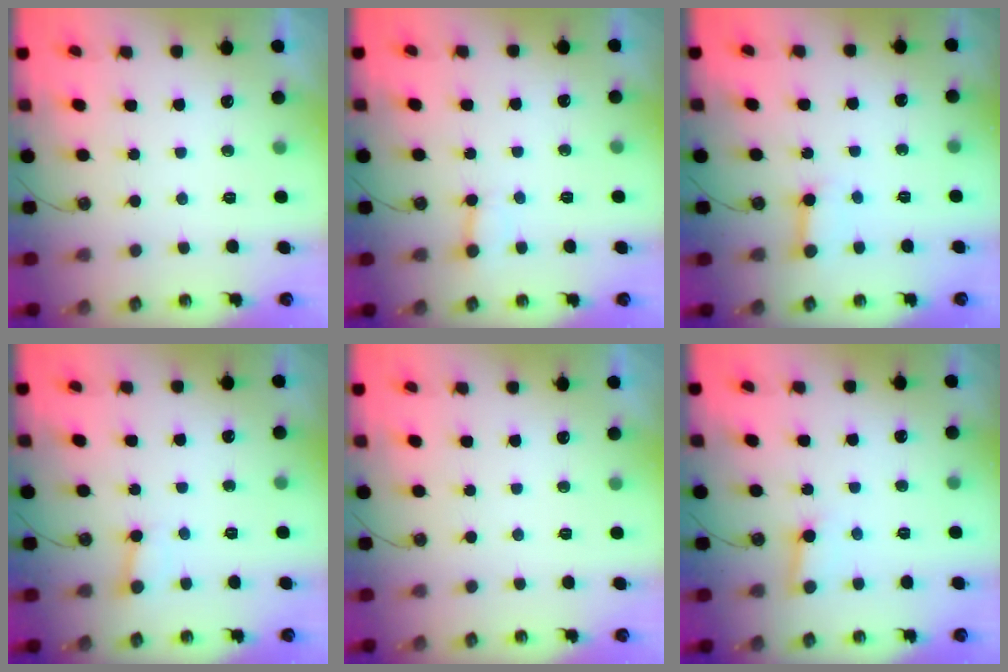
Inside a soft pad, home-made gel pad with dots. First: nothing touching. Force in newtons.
{"total": 3.1, "press": 3.1, "slide": 0.2}
{"total": 4.4, "press": 4.4, "slide": 0.5}
{"total": 2.5, "press": 2.4, "slide": 0.4}
{"total": 0.0}
{"total": 3.7, "press": 3.7, "slide": 0.3}